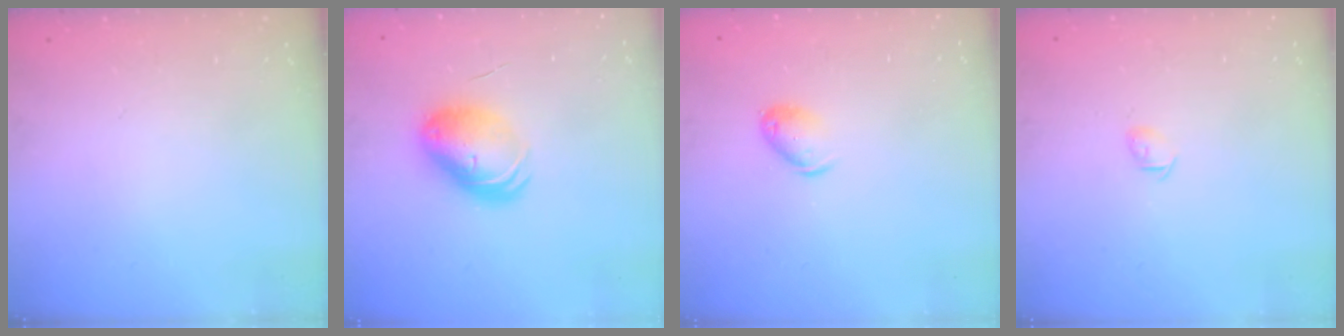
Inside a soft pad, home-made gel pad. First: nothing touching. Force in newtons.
{"total": 9.5, "press": 9.4, "slide": 1.8}
{"total": 6.2, "press": 6.1, "slide": 0.9}
{"total": 3.1, "press": 3.0, "slide": 0.8}